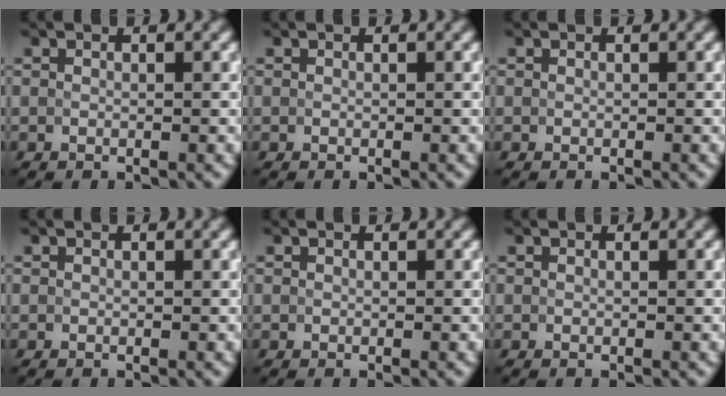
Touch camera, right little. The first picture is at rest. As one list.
[{"total": 0.0}, {"total": 0.0}, {"total": 0.0}, {"total": 0.0}, {"total": 0.0}]